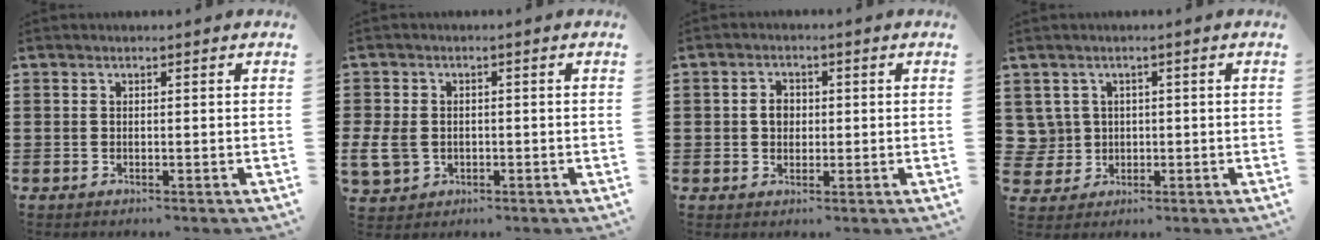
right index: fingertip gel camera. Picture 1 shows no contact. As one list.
[{"total": 4.1, "force": [-0.9, 3.3, 2.2], "torque": [-0.068, -0.003, -0.022]}, {"total": 2.4, "force": [0.0, 1.8, 1.6], "torque": [-0.035, 0.008, -0.002]}, {"total": 3.2, "force": [0.7, 3.1, 0.2], "torque": [-0.030, 0.007, 0.010]}]